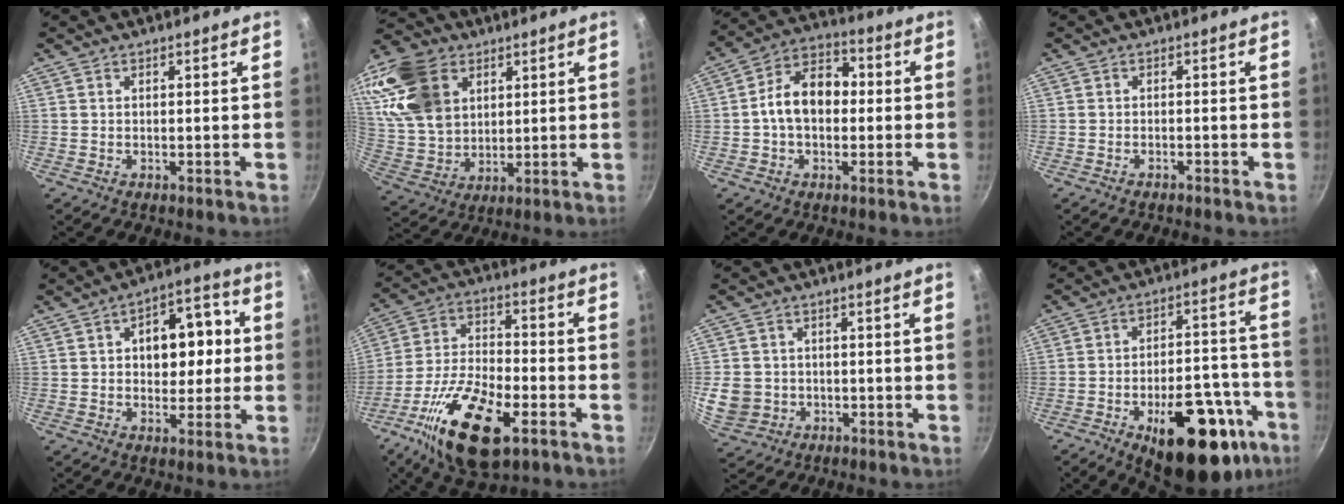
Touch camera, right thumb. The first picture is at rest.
{"total": 18.7, "force": [7.6, 13.1, 11.0], "torque": [-0.199, -0.016, 0.153]}
{"total": 11.4, "force": [-0.2, 8.1, 8.1], "torque": [-0.099, 0.037, -0.021]}
{"total": 0.9, "force": [-0.9, 0.2, 0.2], "torque": [-0.012, 0.012, -0.015]}
{"total": 11.9, "force": [1.2, 7.7, 9.0], "torque": [-0.082, 0.021, 0.010]}
{"total": 19.5, "force": [-9.1, 8.4, 15.1], "torque": [-0.270, 0.024, -0.170]}
{"total": 7.5, "force": [-1.3, 6.6, 3.2], "torque": [-0.055, 0.010, -0.018]}
{"total": 25.8, "force": [-12.6, 12.6, 18.6], "torque": [-0.184, 0.062, -0.162]}